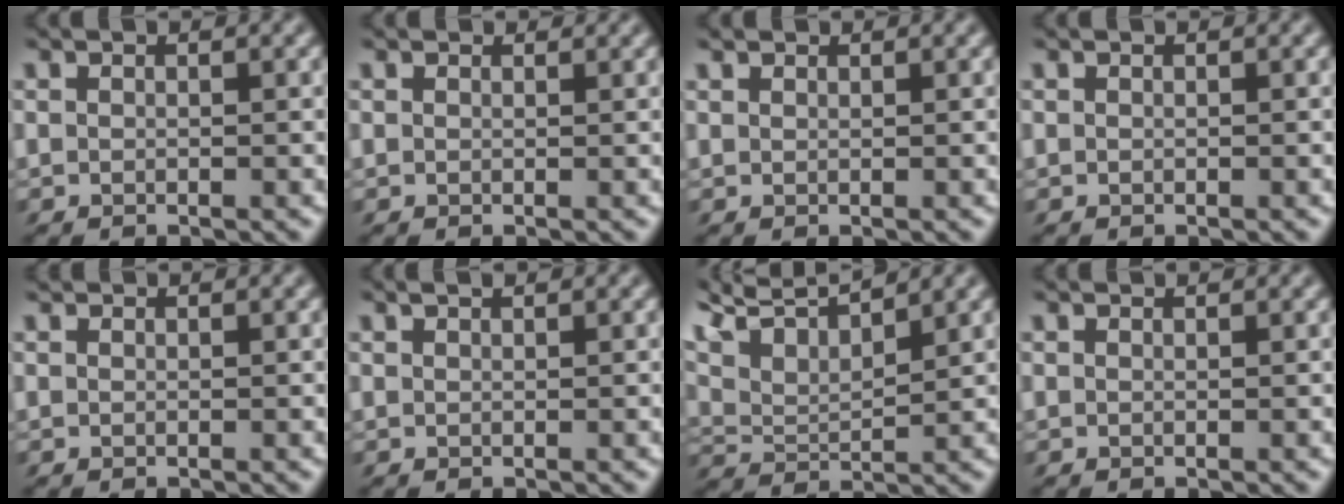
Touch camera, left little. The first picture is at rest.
{"total": 0.9, "force": [0.8, 0.4, 0.1], "torque": [-0.011, 0.008, 0.014]}
{"total": 1.1, "force": [0.9, 0.5, 0.2], "torque": [-0.013, 0.006, 0.018]}
{"total": 0.0}
{"total": 0.7, "force": [0.7, 0.2, 0.0], "torque": [-0.006, 0.006, 0.015]}
{"total": 1.0, "force": [0.9, 0.1, 0.5], "torque": [-0.012, 0.006, 0.021]}
{"total": 4.7, "force": [3.4, 0.7, 3.2], "torque": [-0.062, 0.022, 0.052]}
{"total": 0.7, "force": [0.7, -0.2, 0.0], "torque": [-0.001, 0.006, 0.016]}